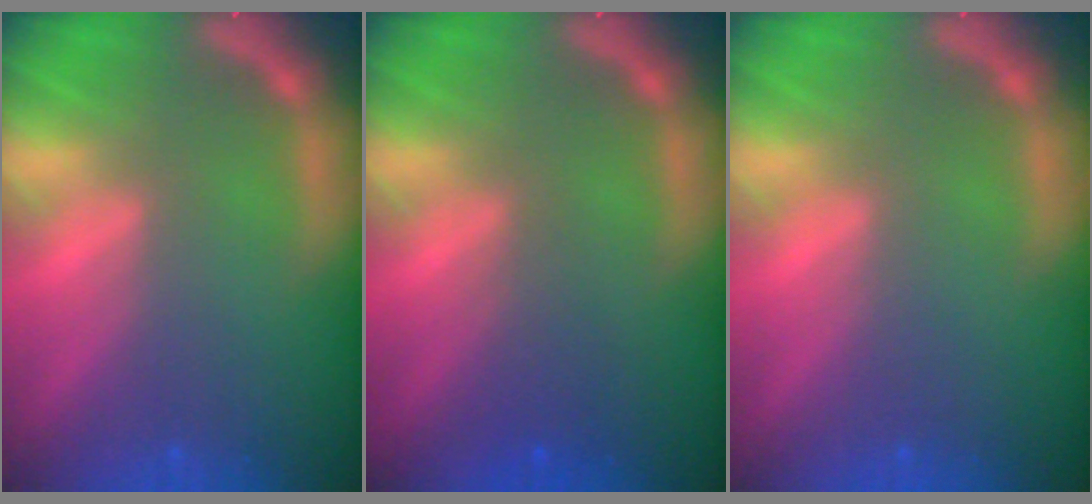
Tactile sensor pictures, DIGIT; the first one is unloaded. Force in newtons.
{"total": 2.0}
{"total": 0.0}